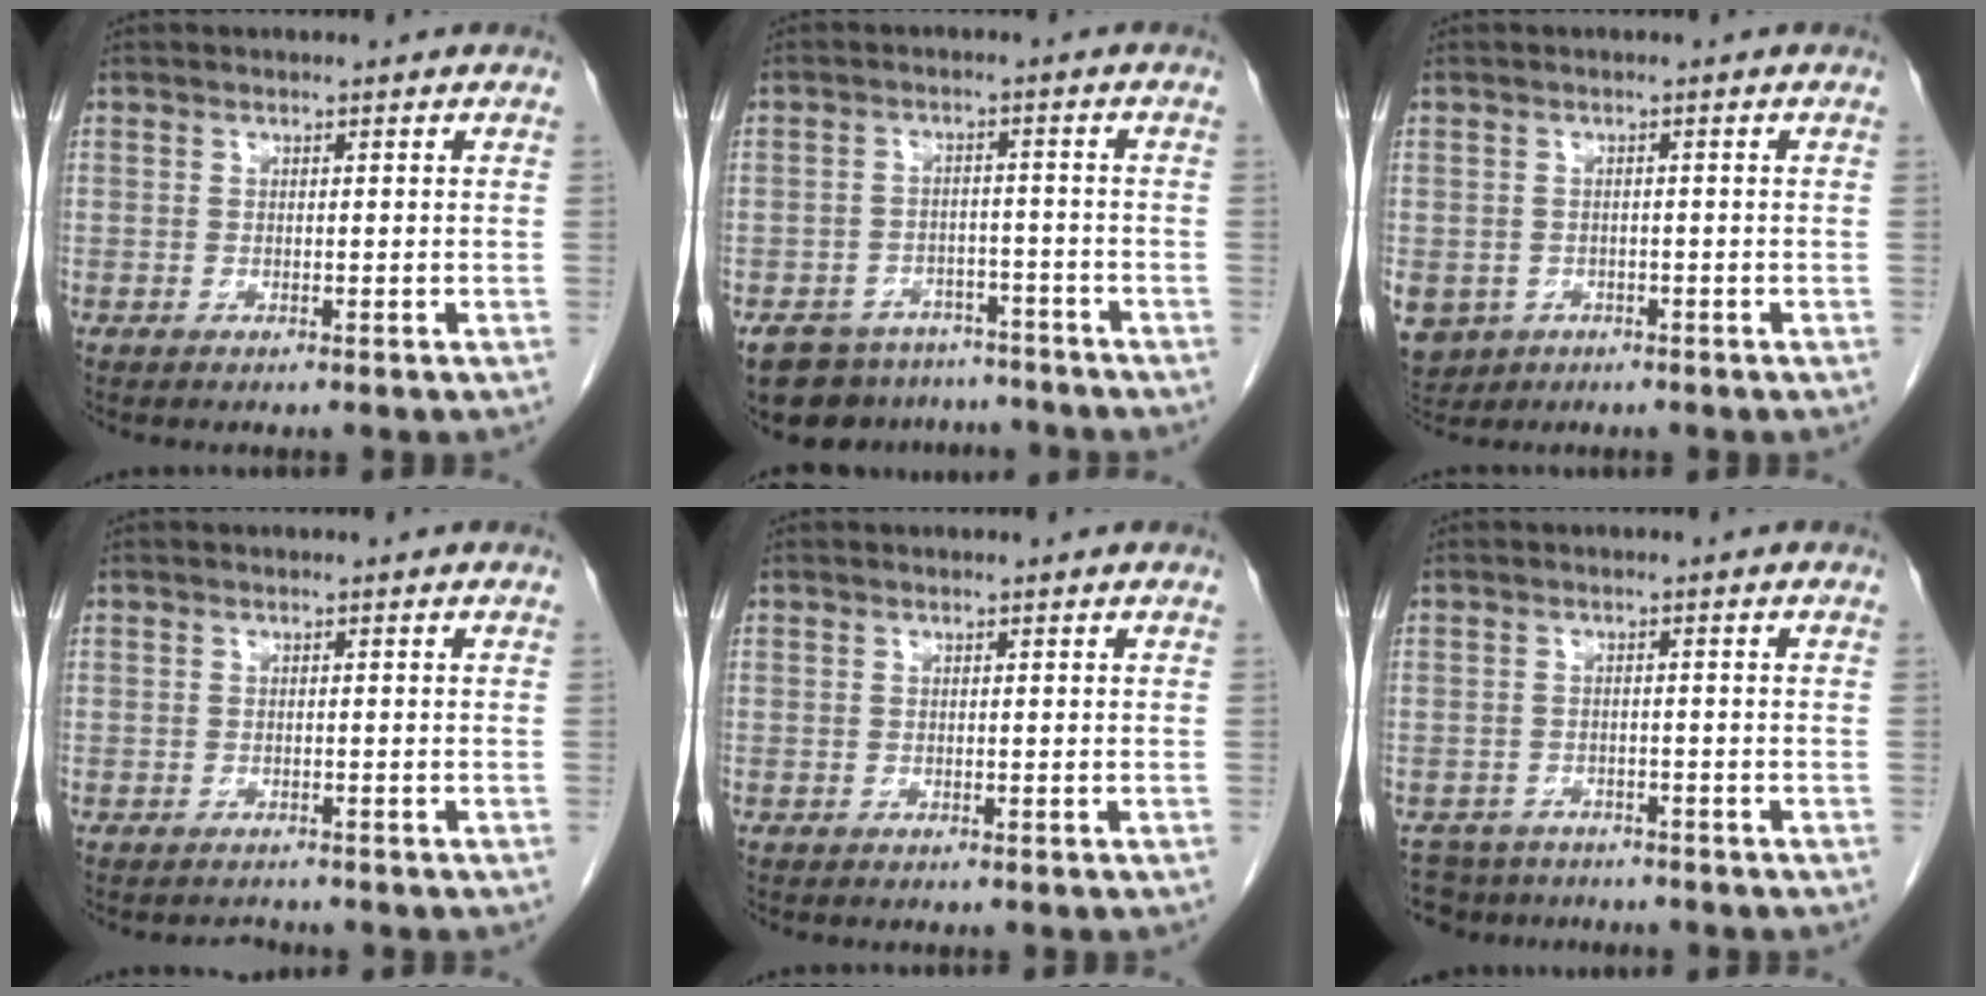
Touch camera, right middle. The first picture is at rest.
{"total": 10.4, "force": [-8.7, 5.2, 2.2], "torque": [-0.031, 0.011, -0.119]}
{"total": 8.6, "force": [-4.0, 7.2, 2.6], "torque": [-0.081, 0.000, -0.055]}
{"total": 1.2, "force": [-1.1, 0.2, -0.3], "torque": [0.000, -0.007, -0.017]}
{"total": 0.0}
{"total": 5.3, "force": [-4.7, 2.4, -0.5], "torque": [0.013, 0.006, -0.072]}